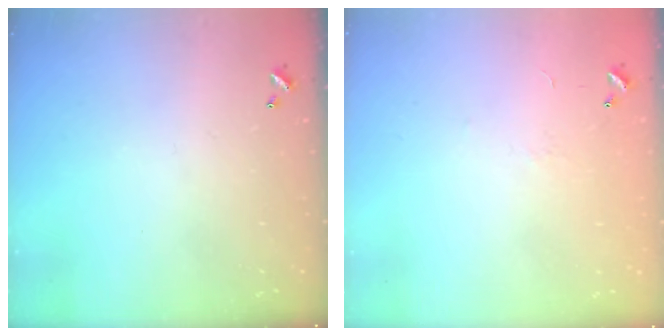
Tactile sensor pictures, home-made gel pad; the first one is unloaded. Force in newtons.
{"total": 6.4, "press": 6.3, "slide": 0.9}